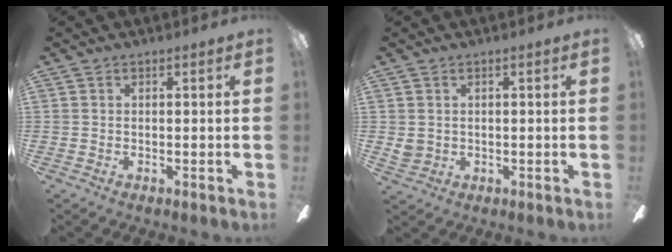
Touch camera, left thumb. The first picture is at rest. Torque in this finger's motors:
{"motor_torque": [-0.40, 0.06, 0.15, -0.29, 0.00]}